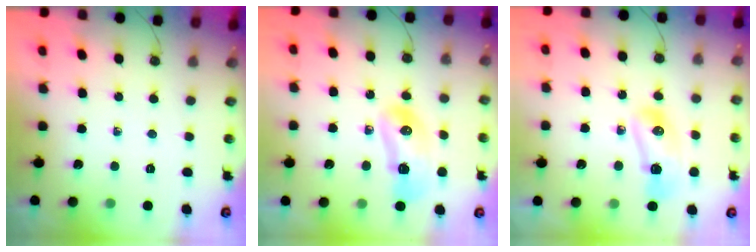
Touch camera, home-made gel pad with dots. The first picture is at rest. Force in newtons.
{"total": 10.6, "press": 10.5, "slide": 1.5}
{"total": 9.3, "press": 9.2, "slide": 1.4}